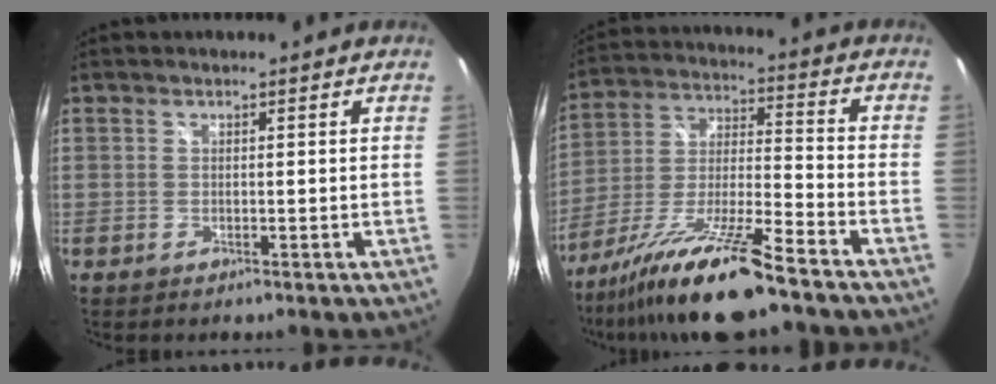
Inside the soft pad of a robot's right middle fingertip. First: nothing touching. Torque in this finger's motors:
{"motor_torque": [1.11, -1.02, 0.43, 0.21]}